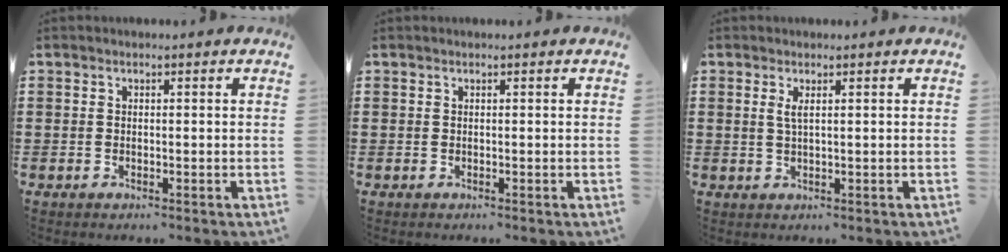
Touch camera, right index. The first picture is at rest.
{"total": 0.0}
{"total": 1.7, "force": [0.6, 0.3, 1.5], "torque": [-0.032, 0.003, 0.010]}